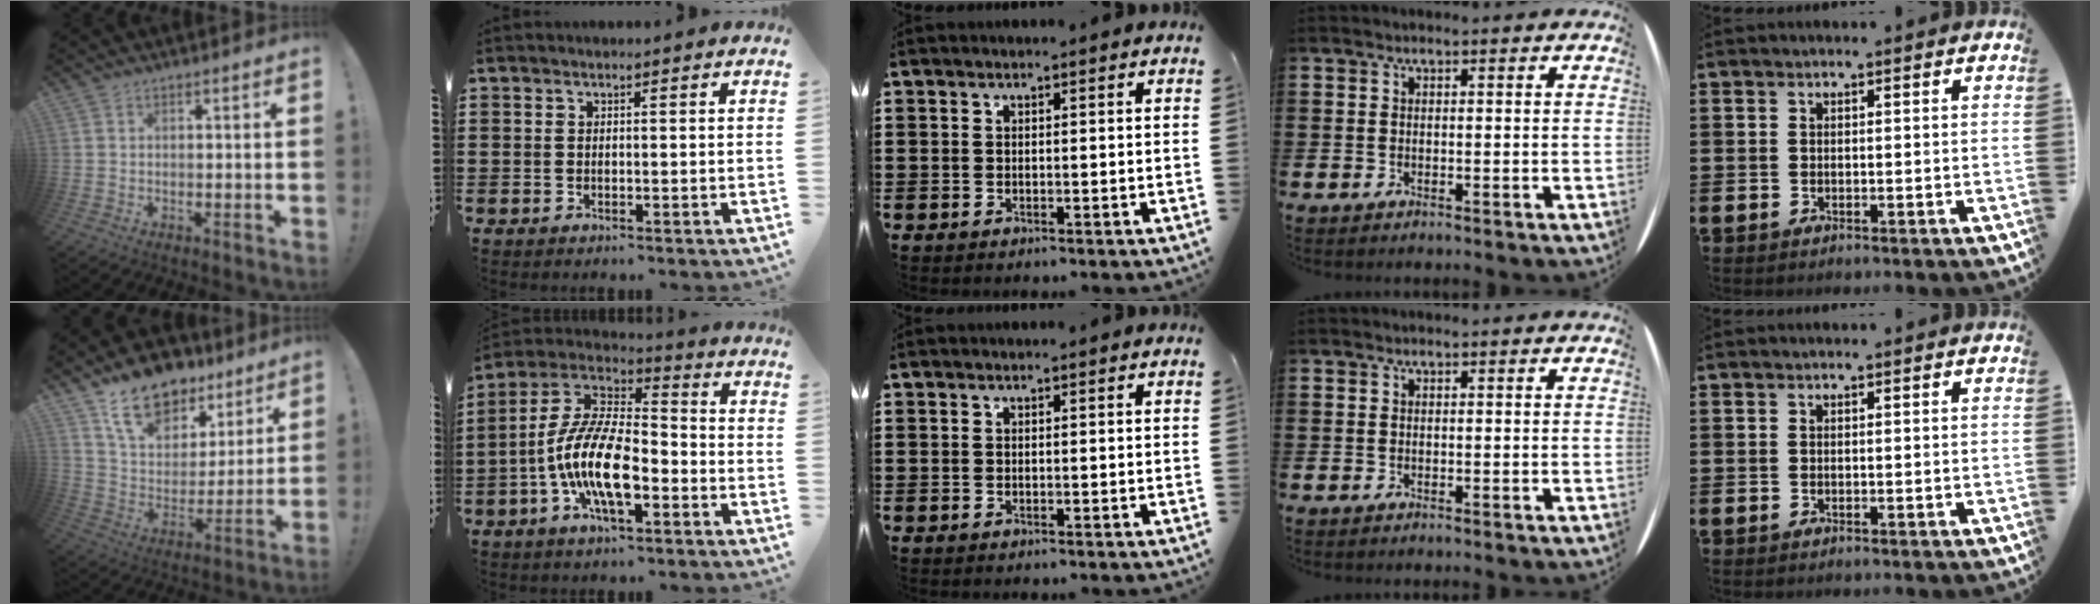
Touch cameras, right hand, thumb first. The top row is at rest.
{"thumb": {"total": 16.9, "force": [12.1, 9.3, 7.2], "torque": [-0.124, -0.076, 0.222]}, "index": {"total": 13.0, "force": [-5.2, 4.8, 11.0], "torque": [-0.252, -0.011, -0.105]}}